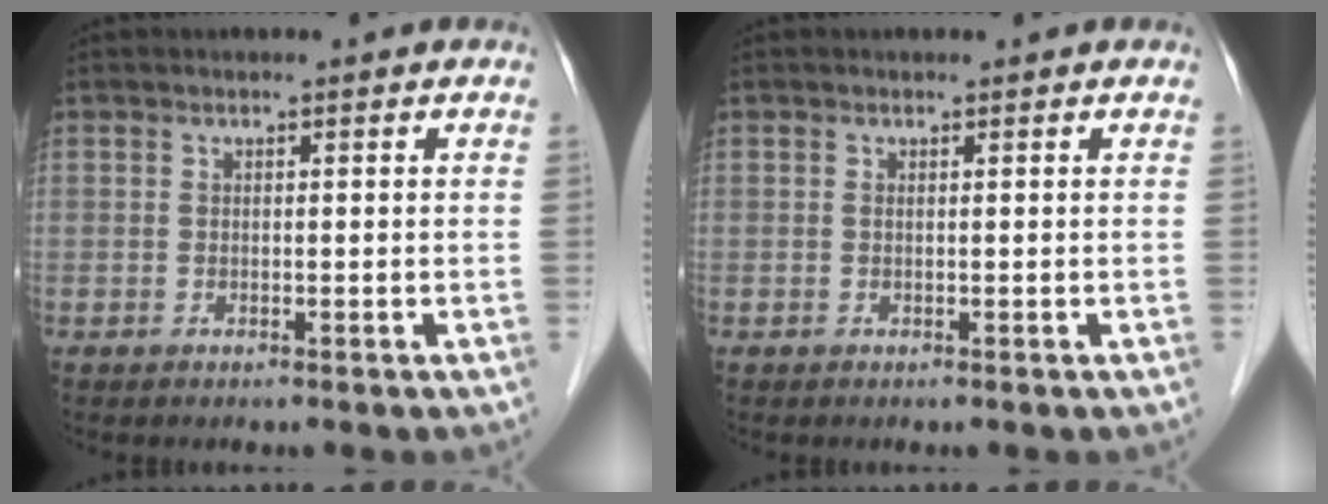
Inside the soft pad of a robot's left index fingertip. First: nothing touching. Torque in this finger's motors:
{"motor_torque": [-0.05, 0.03, 0.01, 0.00]}